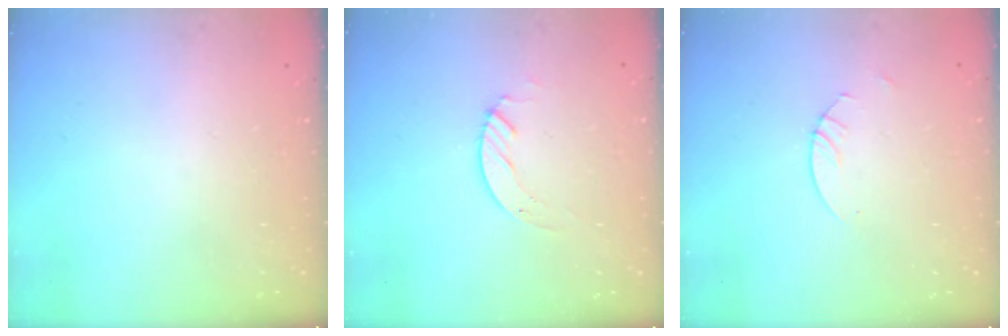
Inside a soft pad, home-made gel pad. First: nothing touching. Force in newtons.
{"total": 2.4, "press": 2.4, "slide": 0.2}
{"total": 2.7, "press": 2.7, "slide": 0.2}